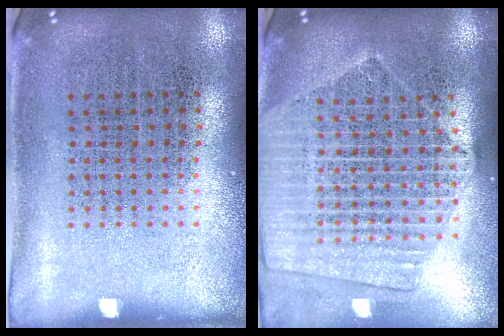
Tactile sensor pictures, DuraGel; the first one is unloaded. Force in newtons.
{"total": 2.1, "press": 1.9, "slide": 0.9}